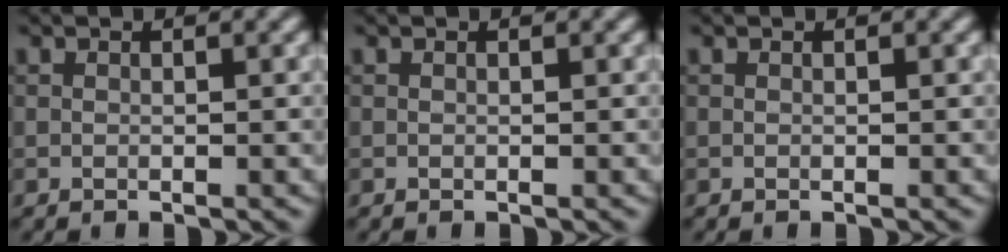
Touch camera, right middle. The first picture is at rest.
{"total": 0.0}
{"total": 0.0}